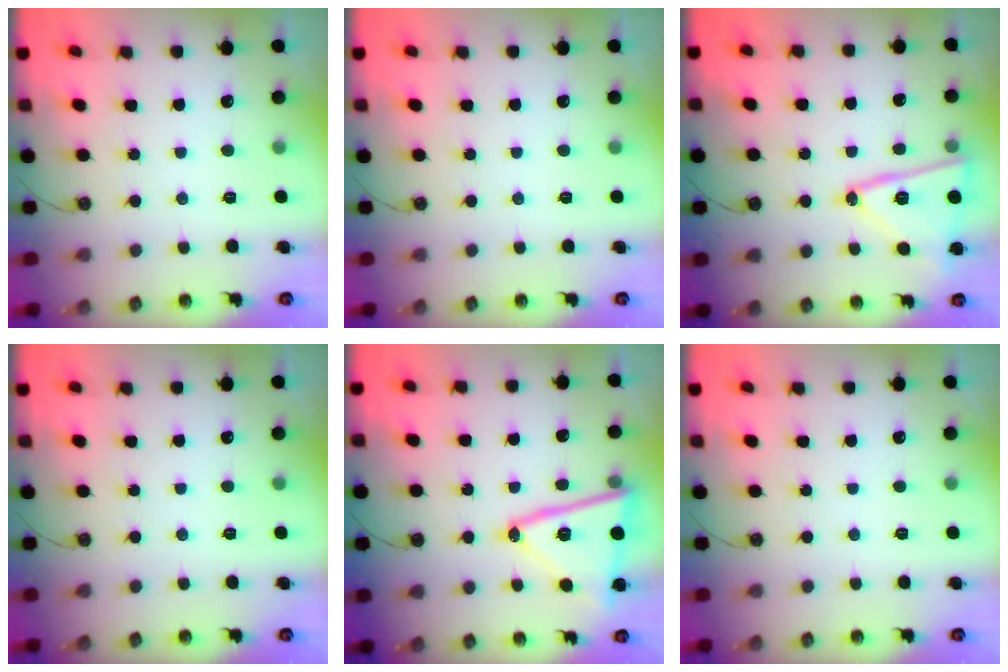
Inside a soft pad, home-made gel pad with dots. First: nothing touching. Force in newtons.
{"total": 0.0}
{"total": 15.9, "press": 15.9, "slide": 0.7}
{"total": 0.0}
{"total": 18.7, "press": 18.6, "slide": 1.3}
{"total": 0.0}